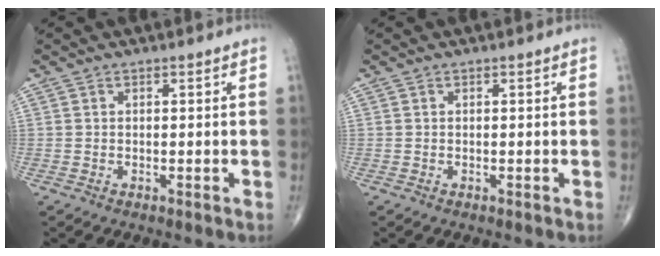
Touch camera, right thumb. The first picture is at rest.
{"total": 0.0}